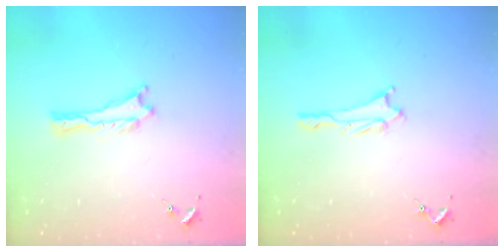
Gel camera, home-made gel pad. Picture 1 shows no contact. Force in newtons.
{"total": 0.8, "press": 0.8, "slide": 0.1}